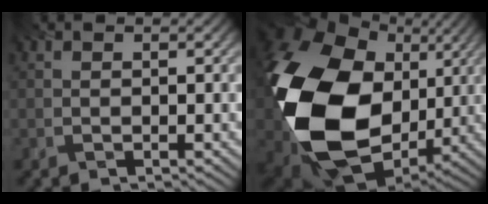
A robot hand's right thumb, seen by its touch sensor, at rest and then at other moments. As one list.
[{"total": 21.3, "force": [0.8, 15.9, 14.2], "torque": [-0.374, -0.040, 0.037]}]